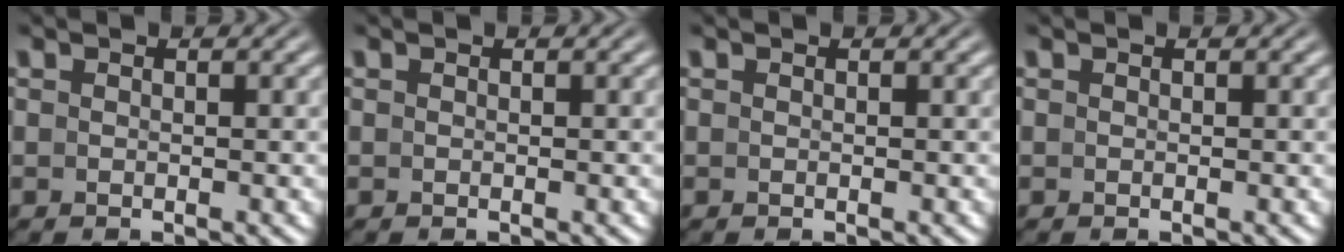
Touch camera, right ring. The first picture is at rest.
{"total": 0.0}
{"total": 0.0}
{"total": 0.0}